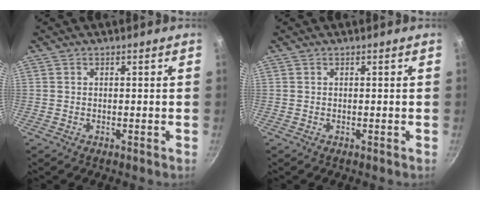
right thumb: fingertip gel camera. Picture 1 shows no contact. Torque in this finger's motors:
{"motor_torque": [-0.02, 0.02, 0.00, 0.00, 0.00]}